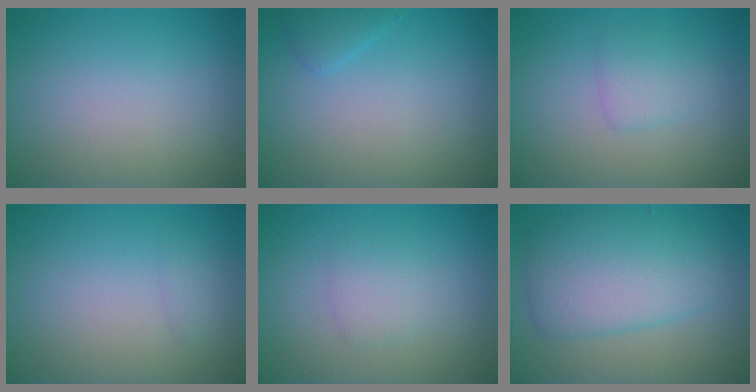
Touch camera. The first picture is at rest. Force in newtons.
{"total": 1.1, "press": 1.1, "slide": 0.1}
{"total": 1.8, "press": 1.8, "slide": 0.1}
{"total": 0.7, "press": 0.7, "slide": 0.0}
{"total": 1.7, "press": 1.7, "slide": 0.0}
{"total": 6.0, "press": 6.0, "slide": 0.1}